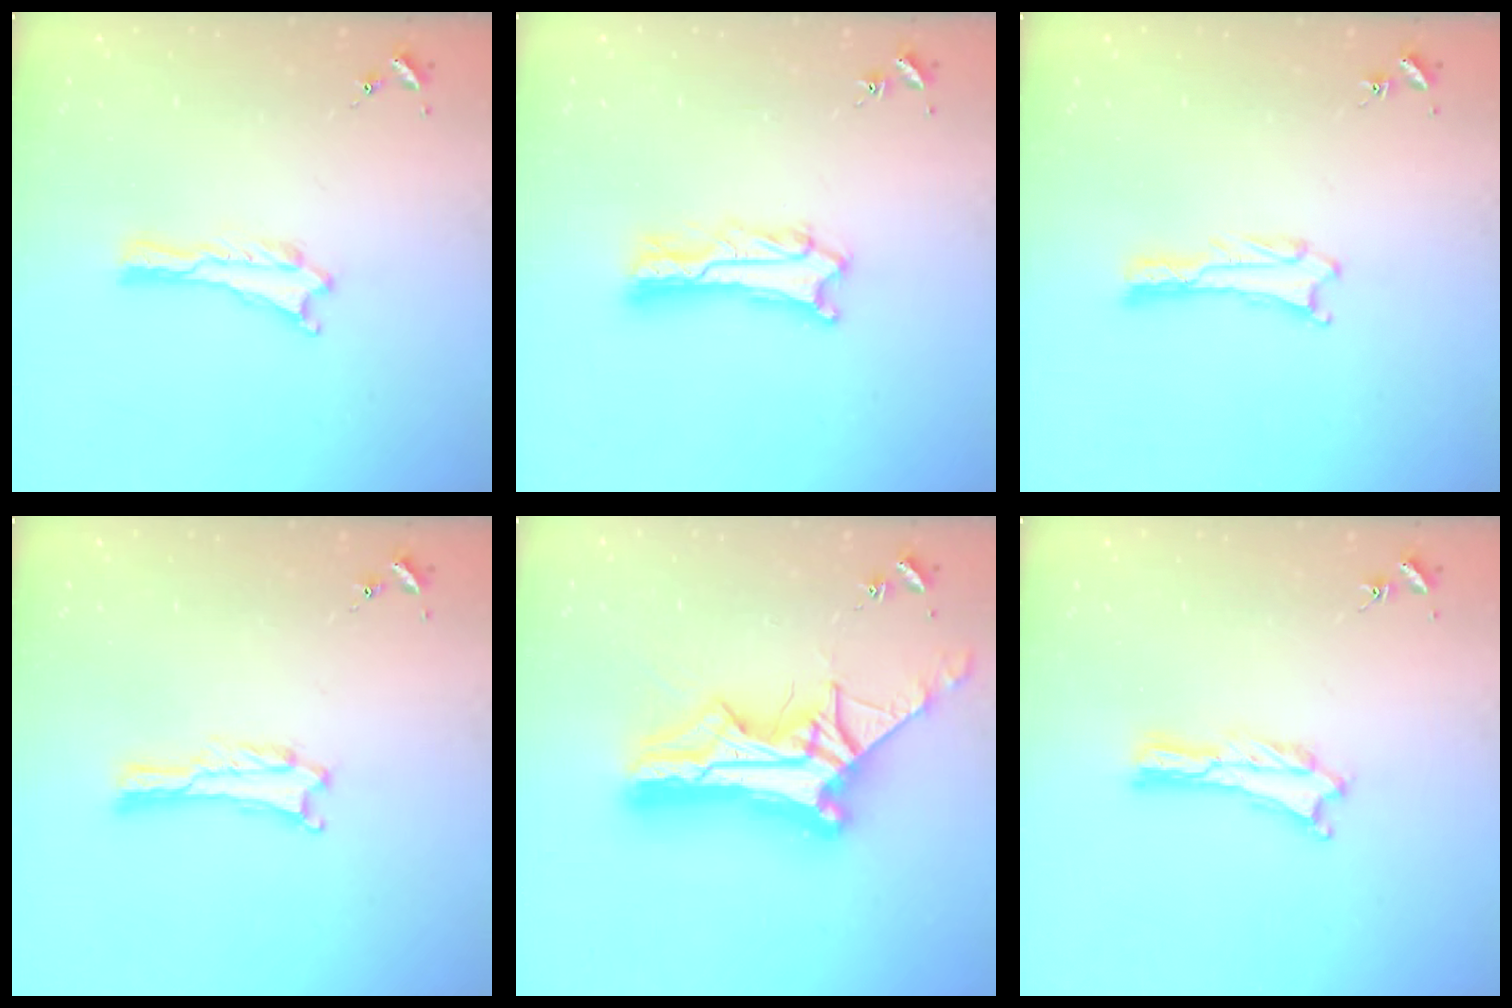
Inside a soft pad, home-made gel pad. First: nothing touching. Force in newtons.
{"total": 3.3, "press": 3.3, "slide": 0.5}
{"total": 0.6, "press": 0.6, "slide": 0.1}
{"total": 0.5, "press": 0.5, "slide": 0.1}
{"total": 14.8, "press": 14.7, "slide": 1.4}
{"total": 0.6, "press": 0.6, "slide": 0.2}